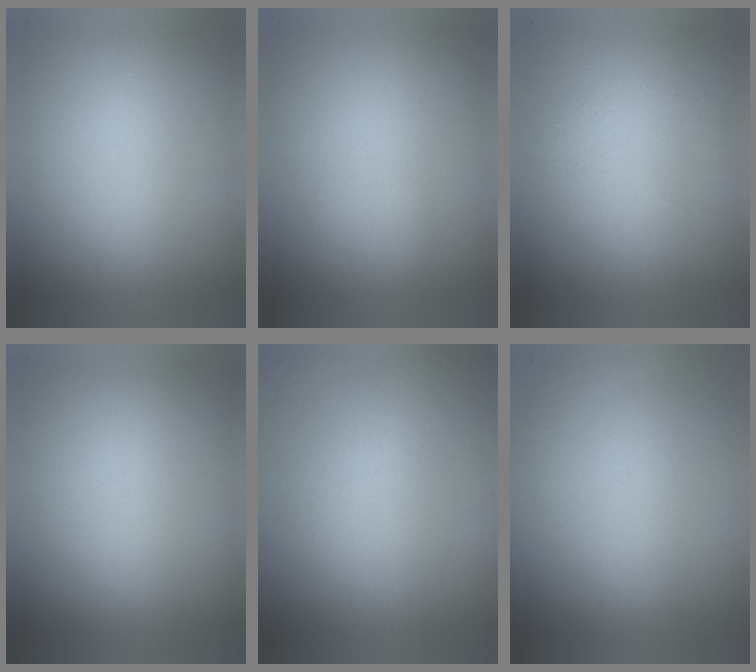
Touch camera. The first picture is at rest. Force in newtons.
{"total": 1.1}
{"total": 1.1}
{"total": 0.0}
{"total": 5.1}
{"total": 4.9}